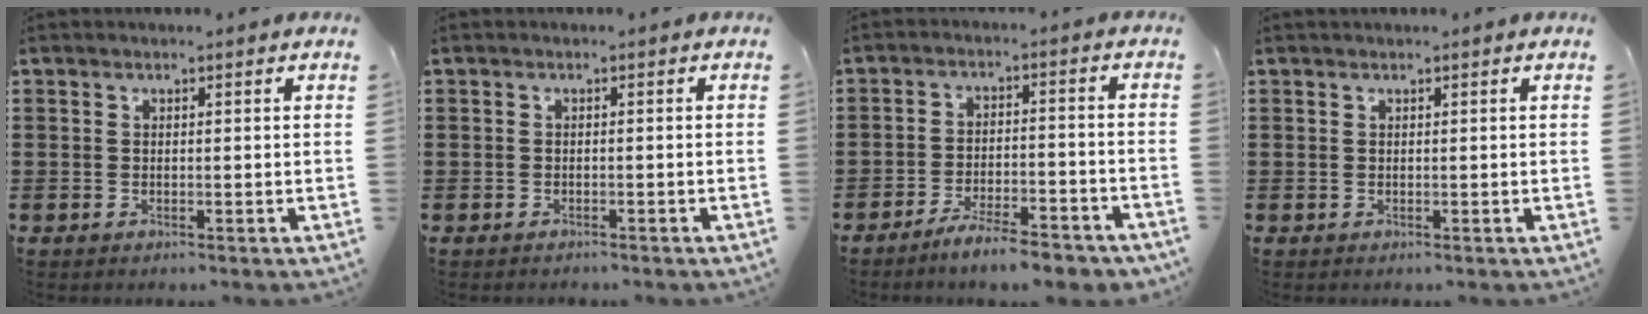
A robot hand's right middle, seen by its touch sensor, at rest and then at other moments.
{"total": 0.8, "force": [-0.7, 0.3, -0.1], "torque": [0.000, 0.001, -0.017]}
{"total": 6.3, "force": [-5.7, 0.3, 2.8], "torque": [-0.048, -0.005, -0.104]}
{"total": 0.0}